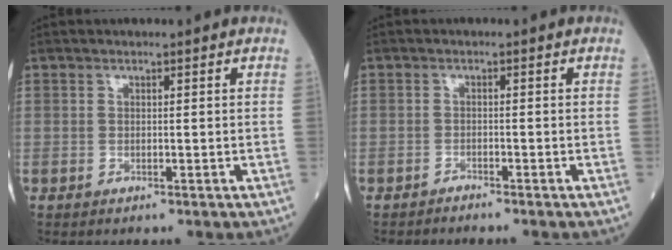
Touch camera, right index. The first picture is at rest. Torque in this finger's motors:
{"motor_torque": [-0.11, -0.12, 0.07, -0.01]}